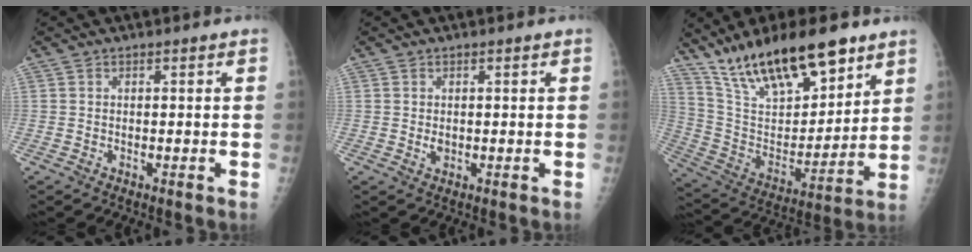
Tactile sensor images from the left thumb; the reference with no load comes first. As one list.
[{"total": 1.4, "force": [0.1, 1.0, 0.9], "torque": [-0.012, -0.001, 0.006]}, {"total": 22.3, "force": [15.6, 7.9, 13.9], "torque": [-0.204, -0.057, 0.284]}]